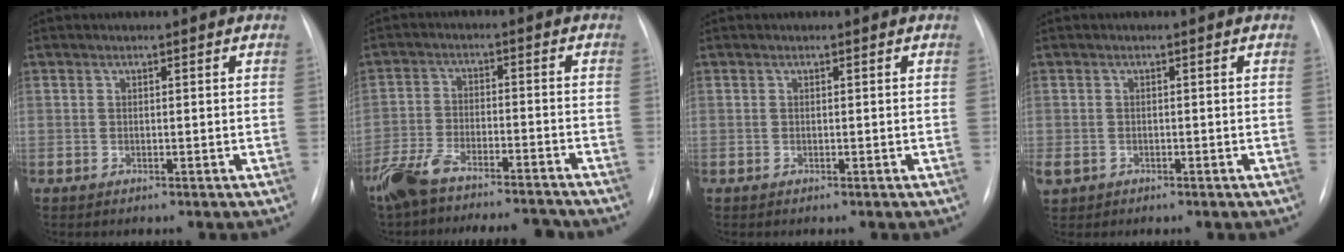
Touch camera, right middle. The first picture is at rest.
{"total": 14.1, "force": [-12.5, 2.8, 6.0], "torque": [-0.112, 0.008, -0.197]}
{"total": 0.0}
{"total": 2.9, "force": [-1.3, 2.3, 1.2], "torque": [-0.029, 0.001, -0.016]}